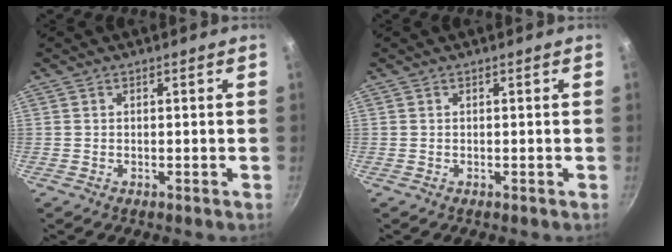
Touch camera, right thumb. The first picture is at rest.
{"total": 0.0}